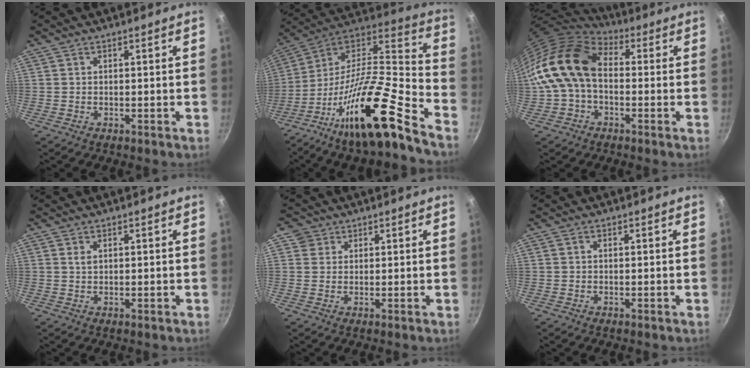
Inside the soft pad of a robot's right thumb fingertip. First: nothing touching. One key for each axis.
{"total": 26.3, "fx": -15.4, "fy": 6.0, "fz": 20.5, "tx": -0.291, "ty": 0.082, "tz": -0.279}
{"total": 15.9, "fx": 0.3, "fy": 11.0, "fz": 11.4, "tx": -0.198, "ty": 0.033, "tz": -0.008}
{"total": 1.4, "fx": 0.5, "fy": 0.8, "fz": 1.0, "tx": -0.016, "ty": 0.002, "tz": 0.009}
{"total": 2.8, "fx": 1.1, "fy": 2.5, "fz": 0.3, "tx": 0.023, "ty": 0.005, "tz": 0.013}
{"total": 0.6, "fx": 0.1, "fy": 0.5, "fz": 0.4, "tx": -0.006, "ty": 0.005, "tz": 0.001}